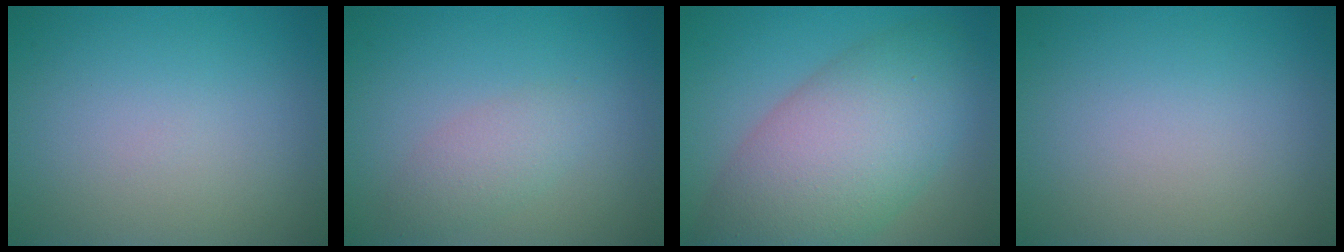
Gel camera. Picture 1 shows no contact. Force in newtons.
{"total": 2.1, "press": 2.1, "slide": 0.1}
{"total": 9.8, "press": 9.8, "slide": 0.4}
{"total": 0.0}